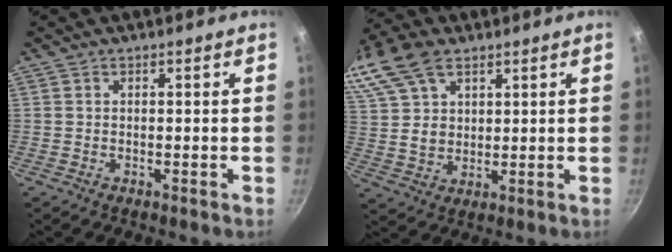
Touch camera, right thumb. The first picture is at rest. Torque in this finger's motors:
{"motor_torque": [0.36, 2.18, 0.34, -0.17, 0.13]}